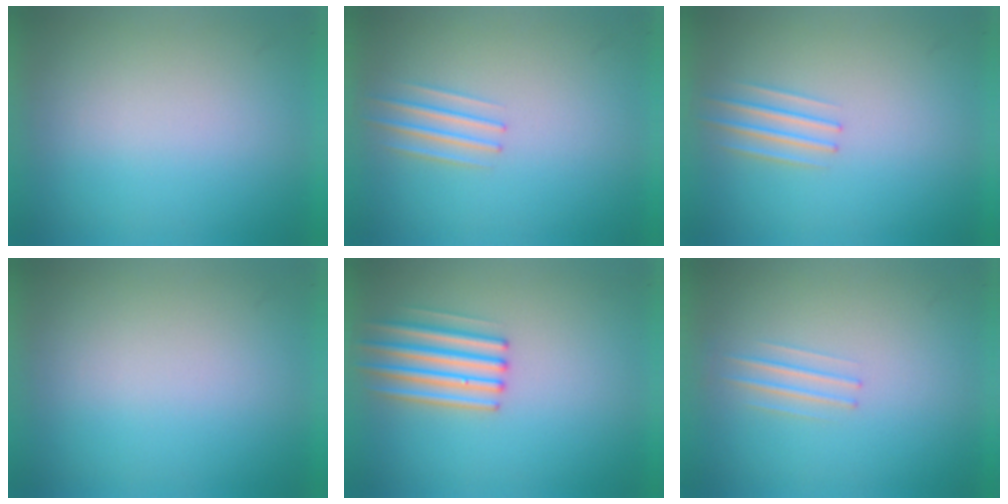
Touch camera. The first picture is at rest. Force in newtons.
{"total": 1.9}
{"total": 1.9}
{"total": 0.0}
{"total": 3.3}
{"total": 1.2}